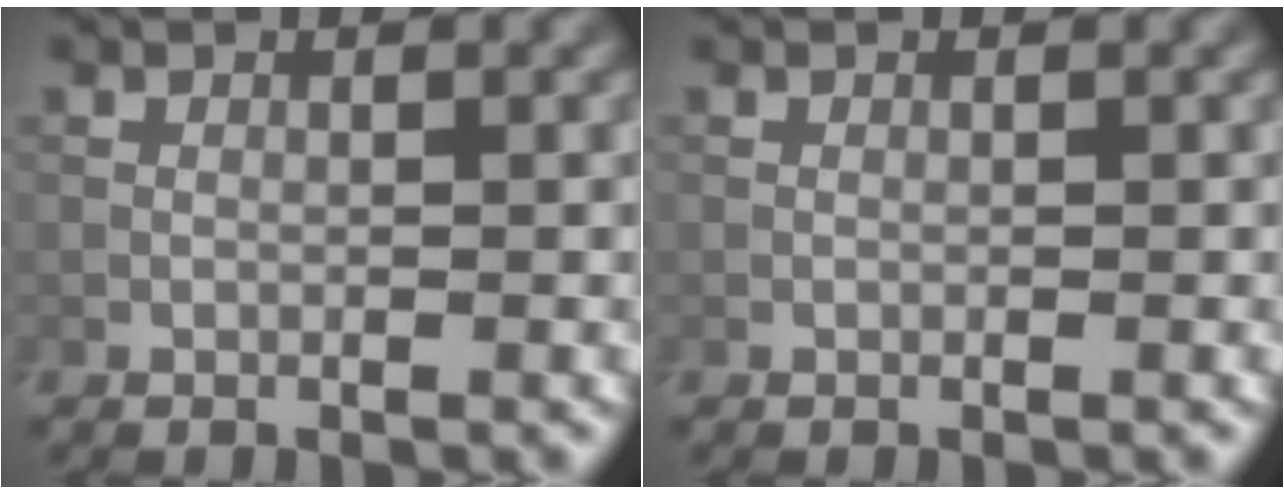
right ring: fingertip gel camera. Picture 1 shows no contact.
{"total": 0.0}